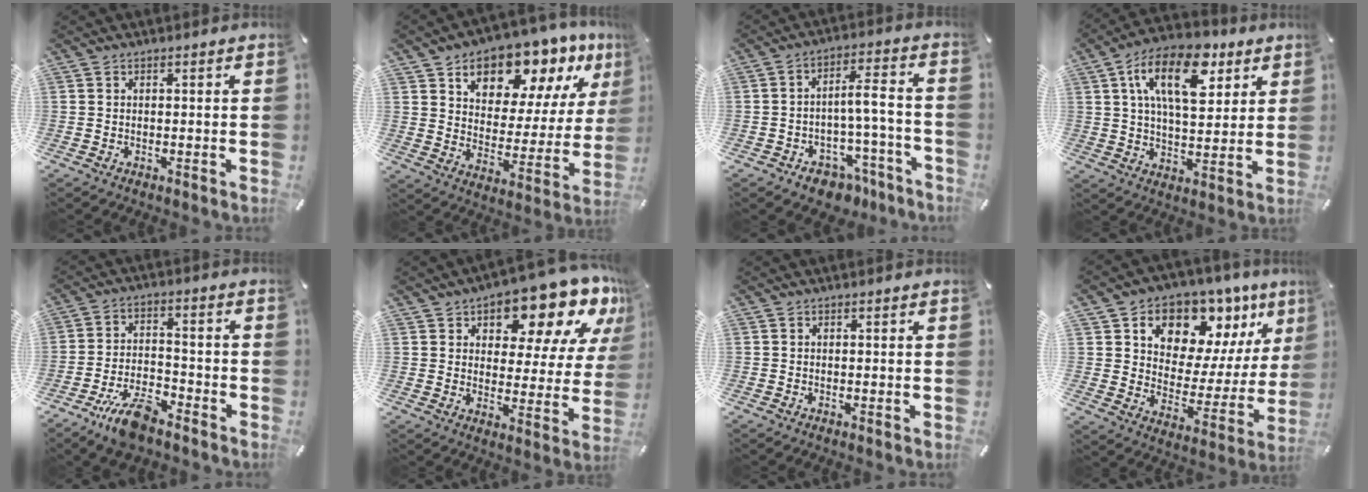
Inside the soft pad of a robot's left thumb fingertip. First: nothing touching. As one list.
[{"total": 14.5, "force": [10.9, 7.7, 5.6], "torque": [-0.089, -0.086, 0.190]}, {"total": 8.9, "force": [-3.7, 5.6, 5.9], "torque": [-0.089, 0.031, -0.061]}, {"total": 16.6, "force": [7.7, 8.6, 12.0], "torque": [-0.206, -0.015, 0.129]}, {"total": 10.3, "force": [-7.5, 3.9, 6.0], "torque": [-0.110, 0.041, -0.136]}, {"total": 15.2, "force": [11.1, 6.9, 7.7], "torque": [-0.107, -0.083, 0.185]}, {"total": 0.0}, {"total": 11.6, "force": [8.0, 7.8, 3.2], "torque": [-0.052, -0.082, 0.144]}]